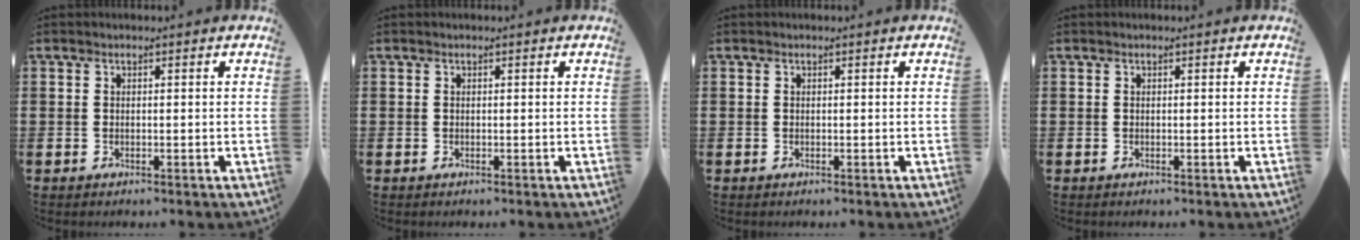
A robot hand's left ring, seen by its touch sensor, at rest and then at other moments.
{"total": 0.0}
{"total": 0.0}
{"total": 0.0}